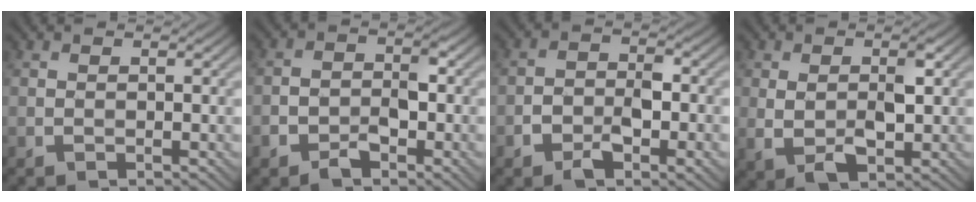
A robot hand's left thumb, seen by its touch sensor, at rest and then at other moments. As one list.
[{"total": 4.9, "force": [-2.3, 2.8, 3.3], "torque": [-0.044, 0.001, -0.043]}, {"total": 5.9, "force": [-2.7, 3.1, 4.2], "torque": [-0.063, 0.003, -0.050]}, {"total": 5.0, "force": [0.2, 2.6, 4.3], "torque": [-0.090, -0.010, 0.010]}]